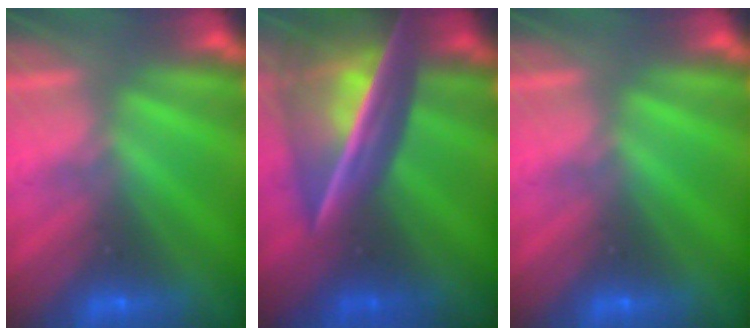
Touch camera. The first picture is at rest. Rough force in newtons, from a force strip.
{"total": 7.6}
{"total": 0.0}